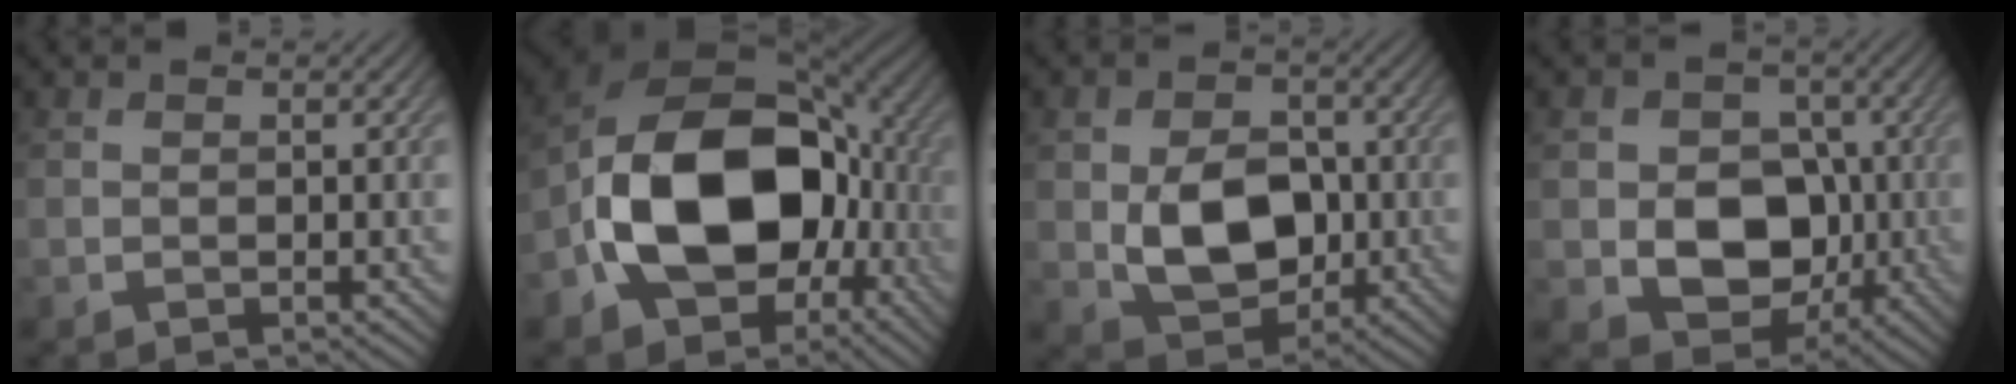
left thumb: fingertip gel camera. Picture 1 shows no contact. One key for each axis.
{"total": 18.6, "fx": -4.0, "fy": 12.5, "fz": 13.2, "tx": -0.245, "ty": -0.015, "tz": -0.079}
{"total": 8.6, "fx": -1.1, "fy": 6.1, "fz": 6.0, "tx": -0.114, "ty": -0.009, "tz": -0.019}
{"total": 9.1, "fx": -1.8, "fy": 7.0, "fz": 5.5, "tx": -0.094, "ty": -0.008, "tz": -0.045}